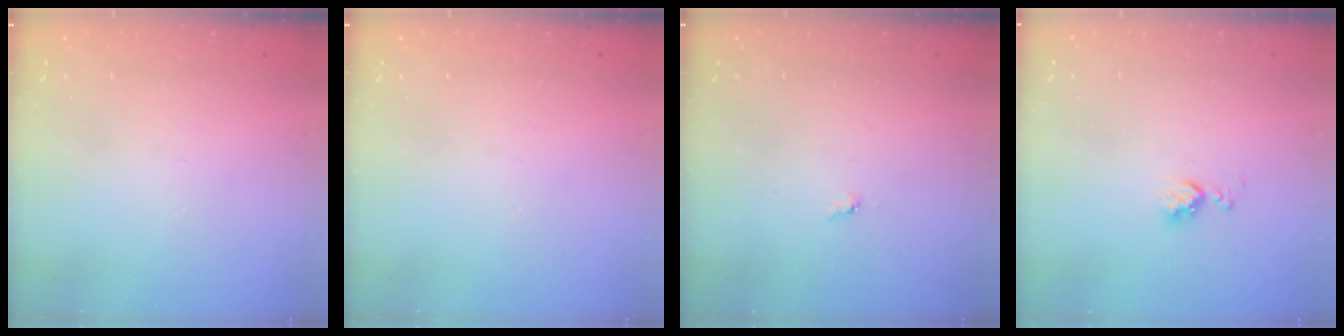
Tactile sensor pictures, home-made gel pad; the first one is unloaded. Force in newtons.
{"total": 0.0}
{"total": 3.9, "press": 3.8, "slide": 0.5}
{"total": 4.9, "press": 4.9, "slide": 0.5}